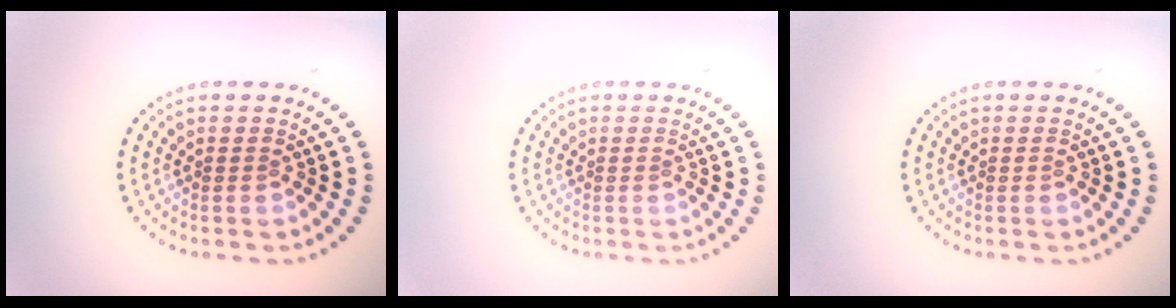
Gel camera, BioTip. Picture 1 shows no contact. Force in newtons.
{"total": 0.0}
{"total": 0.0}